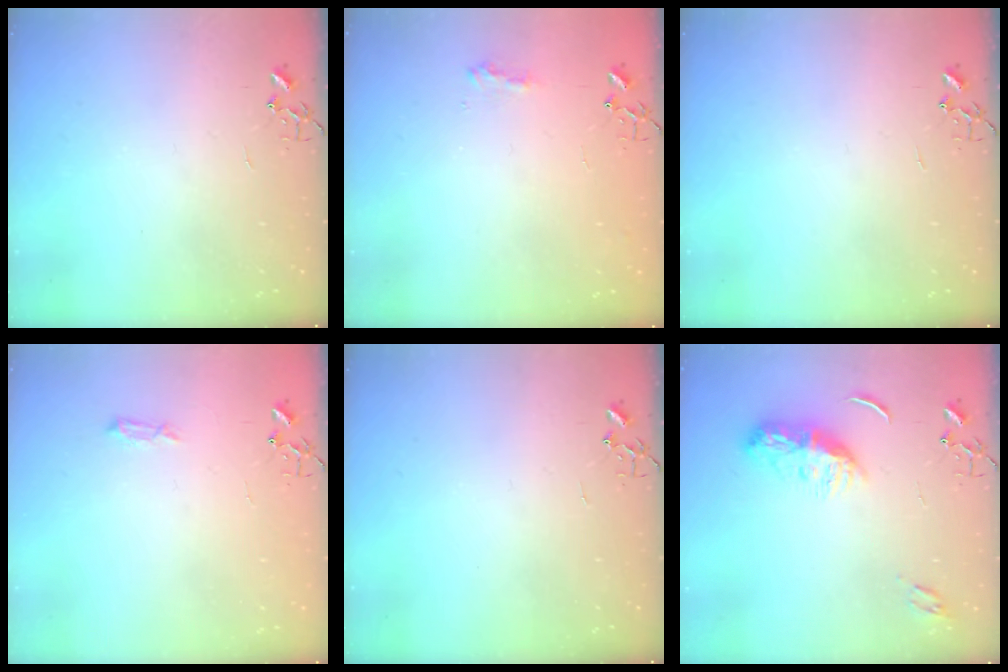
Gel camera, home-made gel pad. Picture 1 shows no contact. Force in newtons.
{"total": 7.8, "press": 7.8, "slide": 0.3}
{"total": 0.0}
{"total": 4.0, "press": 4.0, "slide": 0.6}
{"total": 0.0}
{"total": 10.4, "press": 10.4, "slide": 0.0}